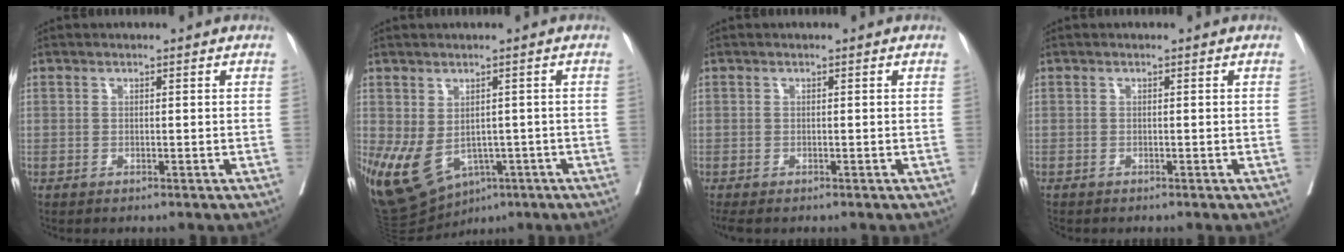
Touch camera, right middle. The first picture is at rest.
{"total": 13.9, "force": [-5.9, 8.9, 8.9], "torque": [-0.181, -0.012, -0.078]}
{"total": 2.2, "force": [-1.8, 0.6, 1.1], "torque": [-0.015, -0.008, -0.030]}
{"total": 0.8, "force": [-0.7, 0.2, 0.1], "torque": [-0.006, -0.002, -0.018]}